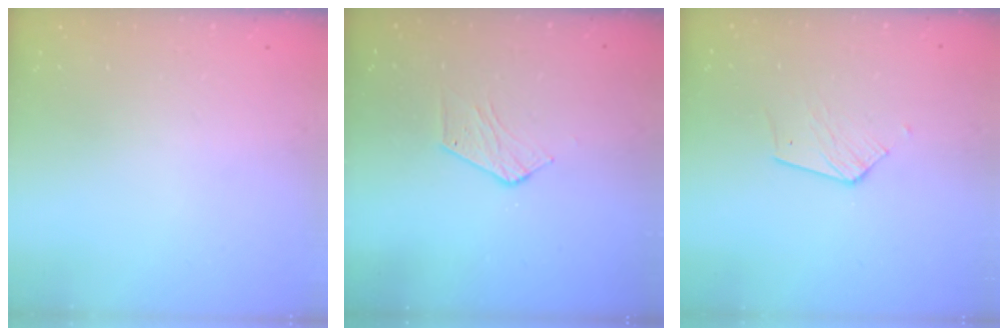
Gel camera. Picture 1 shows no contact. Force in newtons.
{"total": 3.8, "press": 3.8, "slide": 0.3}
{"total": 5.9, "press": 5.9, "slide": 0.5}